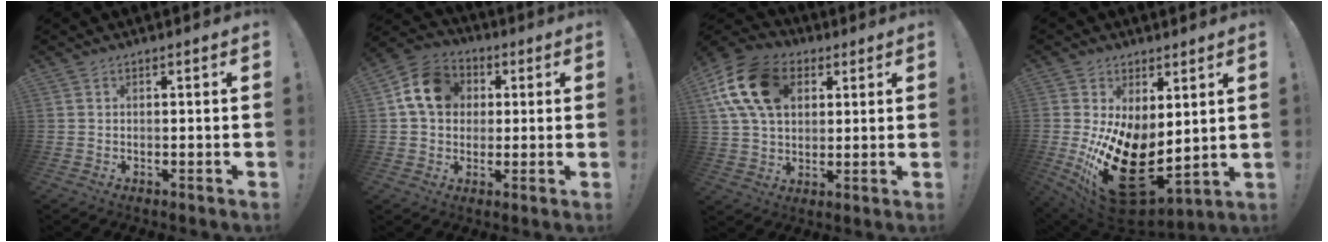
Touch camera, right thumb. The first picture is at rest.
{"total": 13.3, "force": [3.2, 10.9, 6.9], "torque": [-0.096, 0.006, 0.067]}
{"total": 18.4, "force": [6.3, 13.0, 11.3], "torque": [-0.205, -0.014, 0.121]}
{"total": 20.2, "force": [-1.8, 11.9, 16.2], "torque": [-0.282, -0.013, -0.008]}